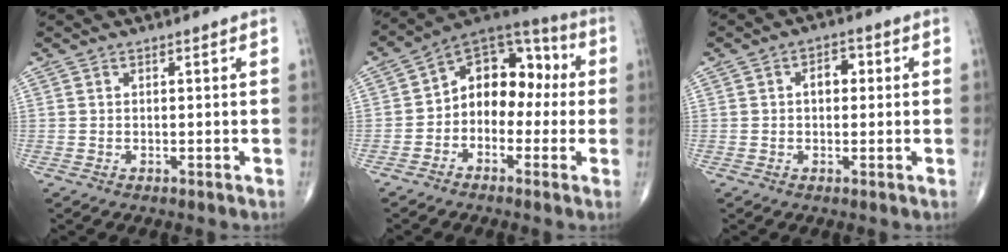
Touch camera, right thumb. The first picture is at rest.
{"total": 13.0, "force": [-0.6, 9.2, 9.1], "torque": [-0.090, 0.050, -0.031]}
{"total": 3.7, "force": [0.4, 2.5, 2.7], "torque": [-0.028, 0.013, 0.002]}